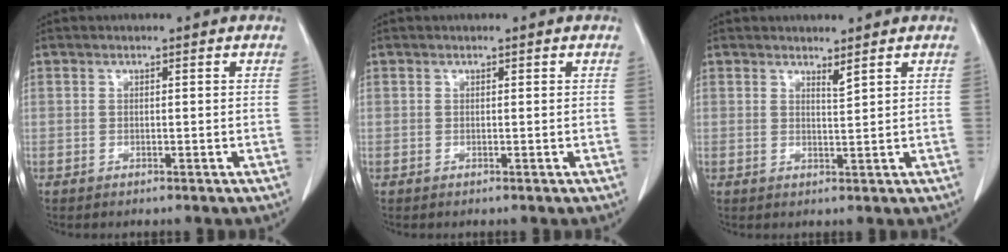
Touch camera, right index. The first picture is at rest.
{"total": 0.0}
{"total": 1.3, "force": [1.0, -0.3, 0.6], "torque": [-0.014, -0.011, 0.020]}